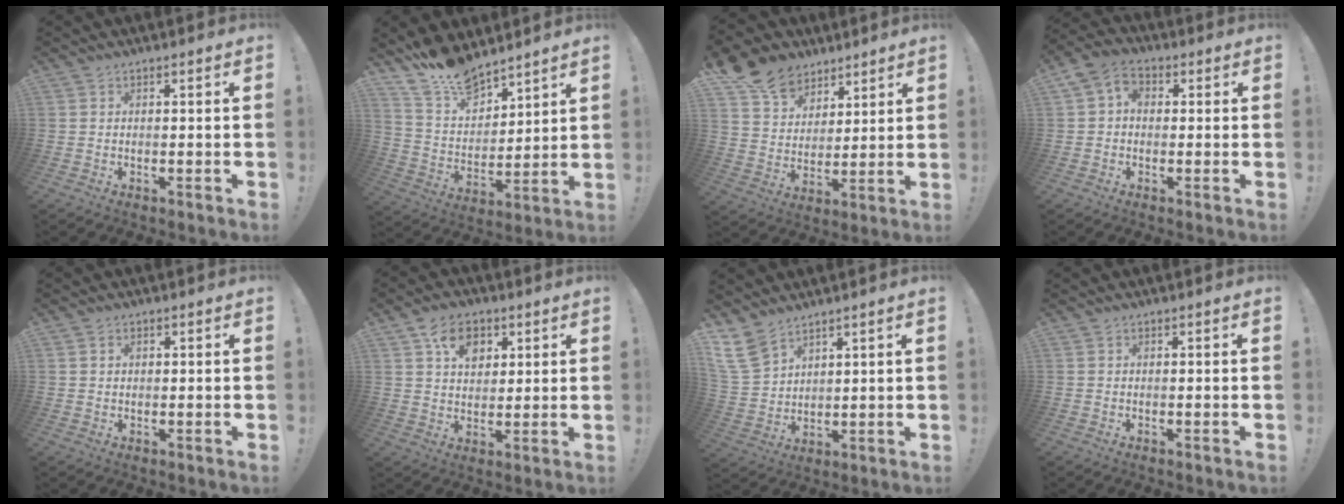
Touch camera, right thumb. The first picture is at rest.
{"total": 13.6, "force": [12.1, 5.3, 3.1], "torque": [-0.067, -0.097, 0.228]}
{"total": 13.2, "force": [8.8, 9.0, 3.8], "torque": [-0.062, -0.061, 0.173]}
{"total": 5.7, "force": [0.3, 4.5, 3.4], "torque": [-0.059, 0.010, 0.011]}
{"total": 0.9, "force": [0.4, 0.8, 0.2], "torque": [0.003, 0.000, 0.005]}
{"total": 10.2, "force": [4.8, 7.3, 5.2], "torque": [-0.074, -0.015, 0.091]}
{"total": 10.8, "force": [7.8, 6.1, 4.3], "torque": [-0.084, -0.041, 0.159]}
{"total": 0.0}